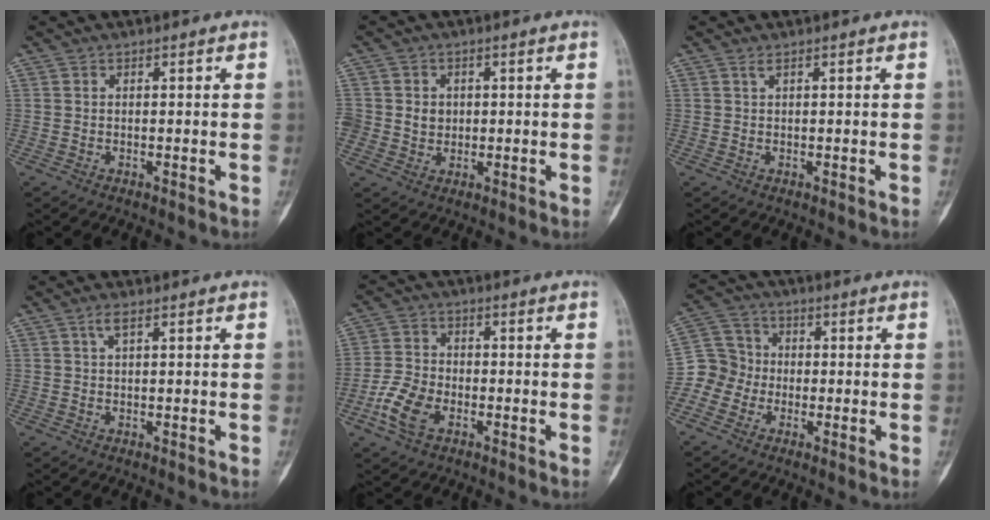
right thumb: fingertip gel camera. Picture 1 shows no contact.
{"total": 4.0, "force": [0.2, 3.7, 1.6], "torque": [-0.006, 0.004, 0.008]}
{"total": 0.5, "force": [0.3, 0.0, 0.4], "torque": [-0.012, 0.004, 0.008]}
{"total": 1.7, "force": [0.8, 0.3, 1.4], "torque": [-0.037, 0.009, 0.019]}
{"total": 7.4, "force": [-3.3, 4.5, 4.9], "torque": [-0.104, 0.012, -0.069]}
{"total": 7.4, "force": [-2.6, 6.7, 1.5], "torque": [-0.004, 0.030, -0.059]}